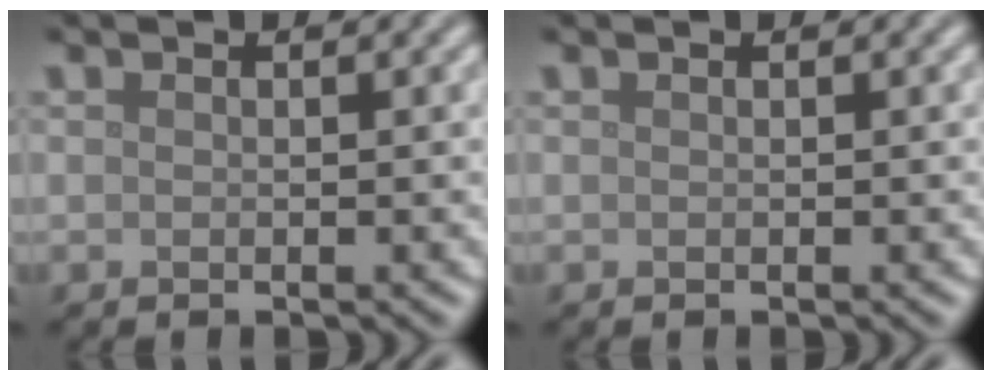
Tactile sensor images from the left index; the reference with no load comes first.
{"total": 0.0}